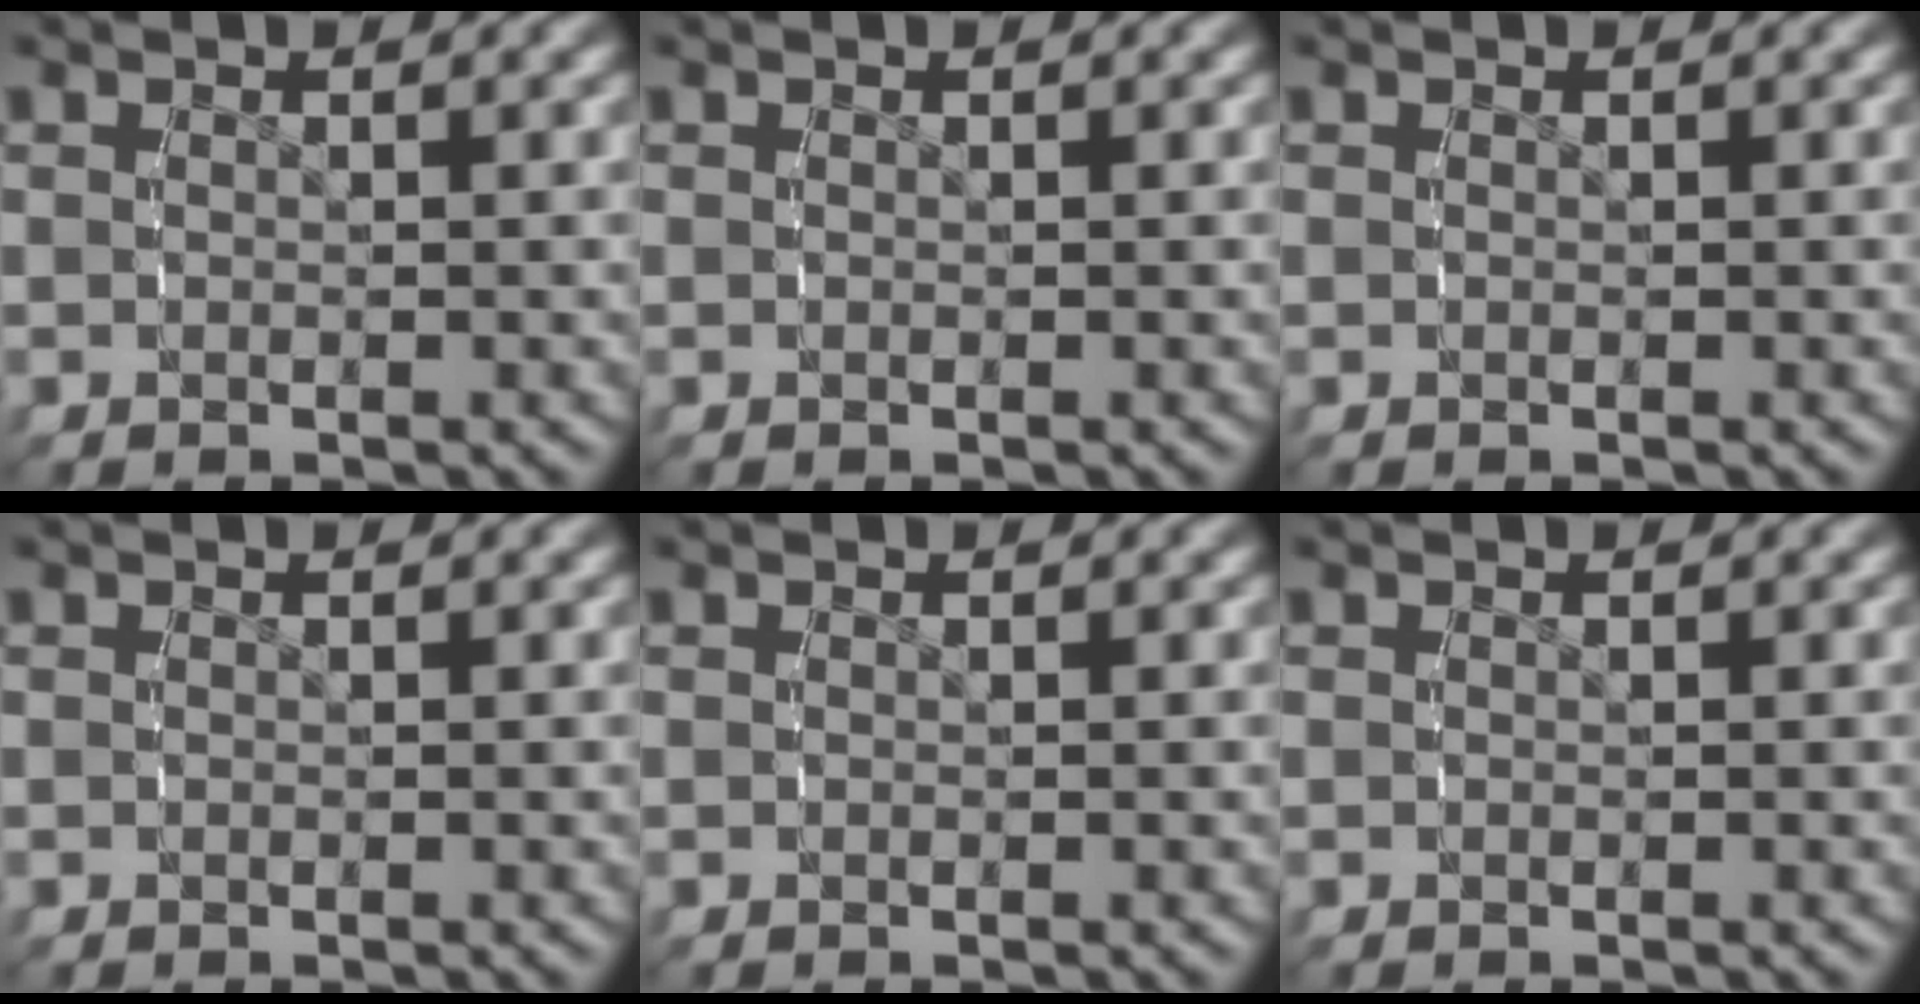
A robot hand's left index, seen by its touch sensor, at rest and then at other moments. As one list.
[{"total": 0.0}, {"total": 0.0}, {"total": 0.0}, {"total": 0.0}, {"total": 0.0}]